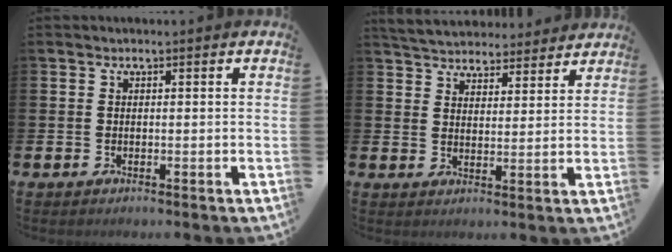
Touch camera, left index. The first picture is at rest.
{"total": 5.2, "force": [5.0, 1.2, -0.1], "torque": [-0.025, -0.030, 0.091]}